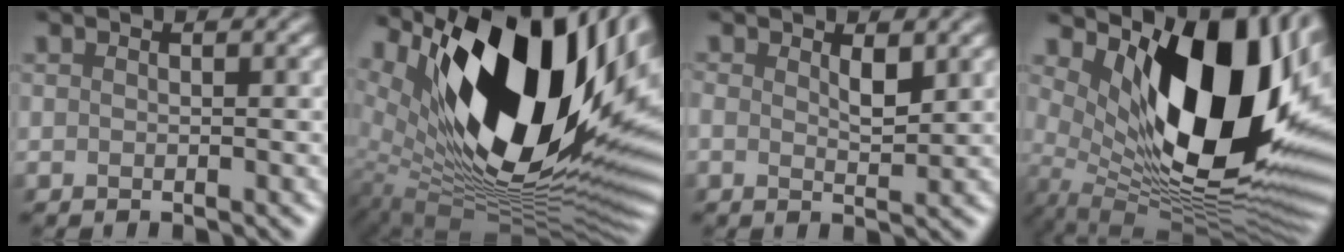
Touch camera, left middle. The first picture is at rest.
{"total": 19.0, "force": [7.3, 8.9, 15.1], "torque": [-0.249, 0.013, 0.128]}
{"total": 1.3, "force": [0.9, 0.1, 0.9], "torque": [-0.017, 0.008, 0.017]}
{"total": 14.9, "force": [3.6, 7.1, 12.6], "torque": [-0.177, -0.020, 0.075]}